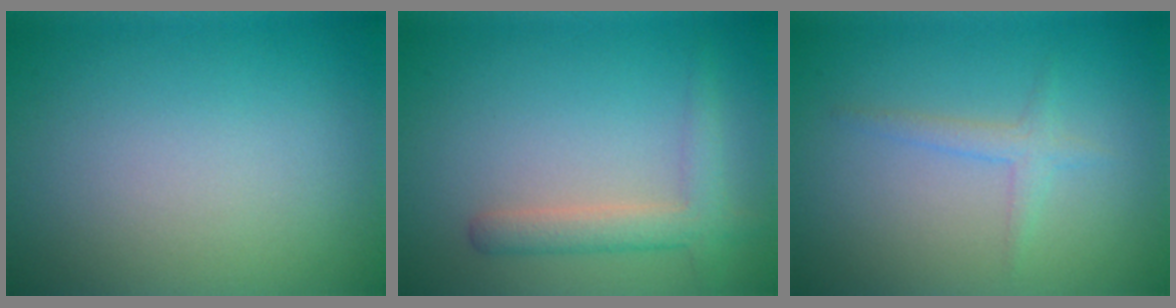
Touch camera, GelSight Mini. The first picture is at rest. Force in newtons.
{"total": 2.9, "press": 2.9, "slide": 0.2}
{"total": 1.4, "press": 1.4, "slide": 0.1}